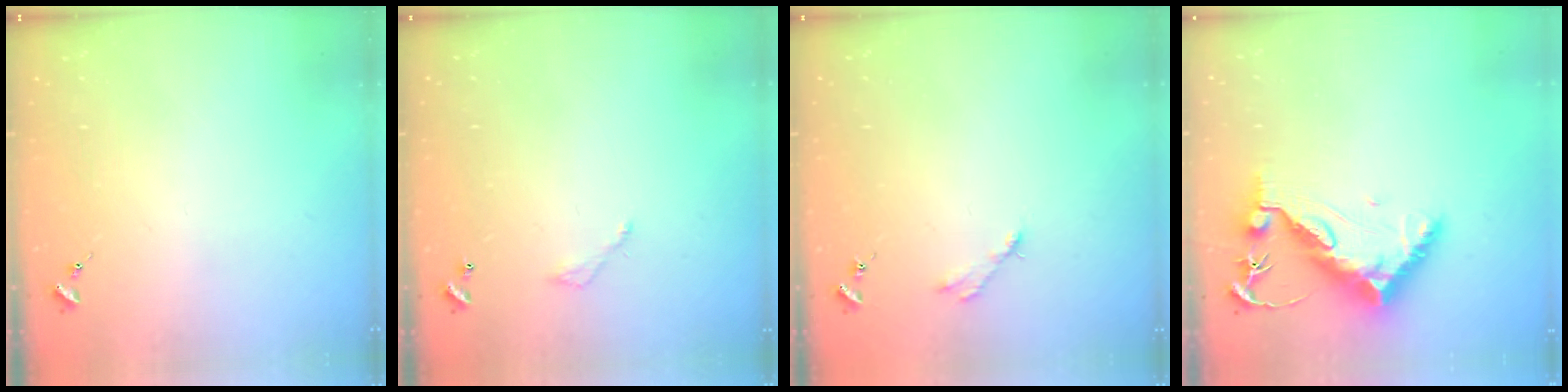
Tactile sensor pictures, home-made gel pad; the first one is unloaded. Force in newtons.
{"total": 3.8, "press": 3.8, "slide": 0.2}
{"total": 2.8, "press": 2.8, "slide": 0.4}
{"total": 13.0, "press": 12.9, "slide": 0.7}